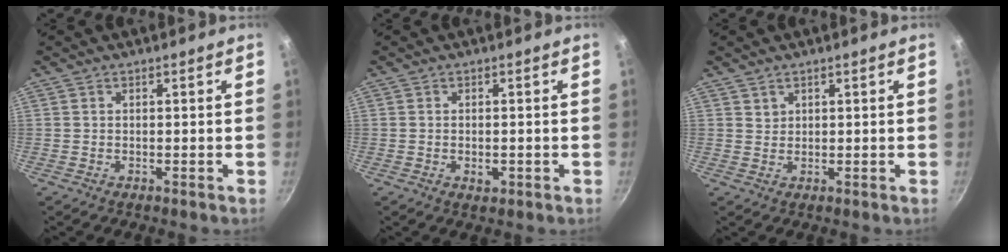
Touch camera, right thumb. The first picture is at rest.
{"total": 2.1, "force": [-0.6, 1.2, 1.5], "torque": [-0.024, -0.001, -0.007]}
{"total": 1.2, "force": [0.9, 0.9, 0.1], "torque": [0.008, 0.002, 0.018]}